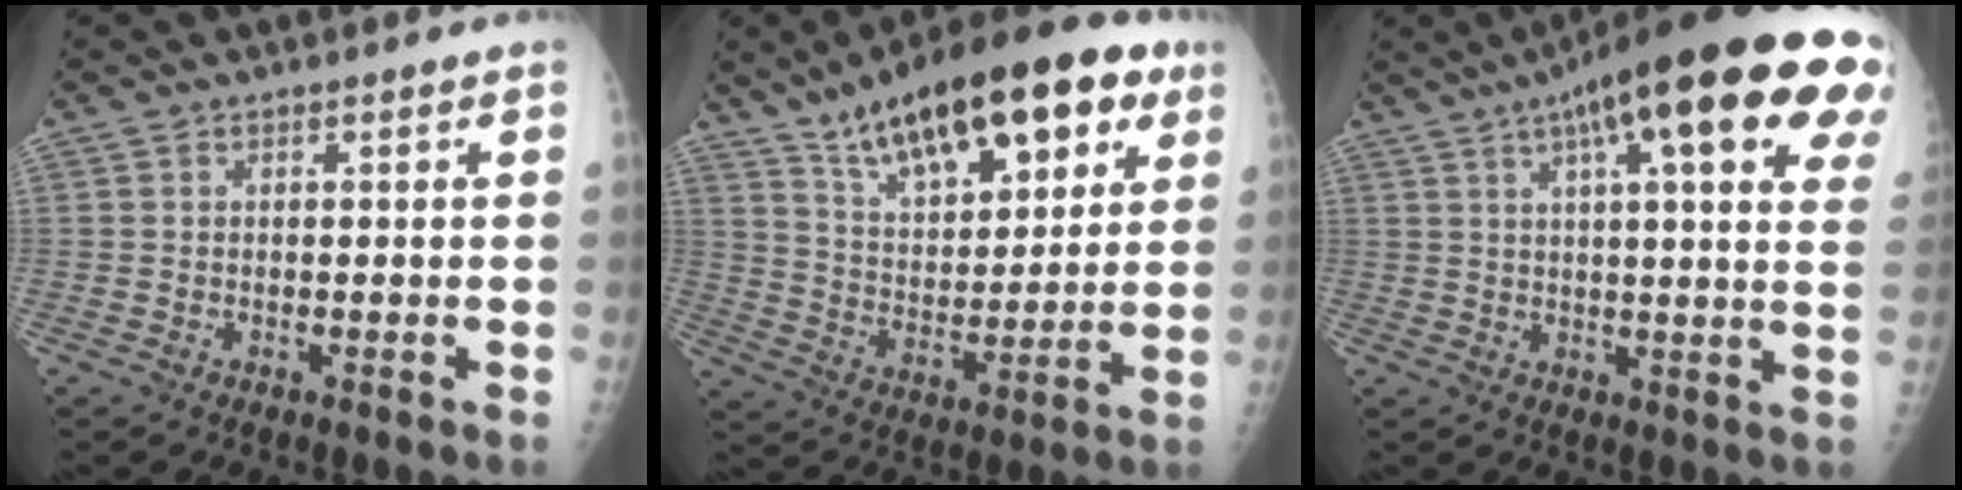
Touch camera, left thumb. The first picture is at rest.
{"total": 24.4, "force": [13.8, 10.0, 17.4], "torque": [-0.237, -0.026, 0.225]}
{"total": 27.1, "force": [13.6, 6.3, 22.5], "torque": [-0.274, 0.016, 0.176]}